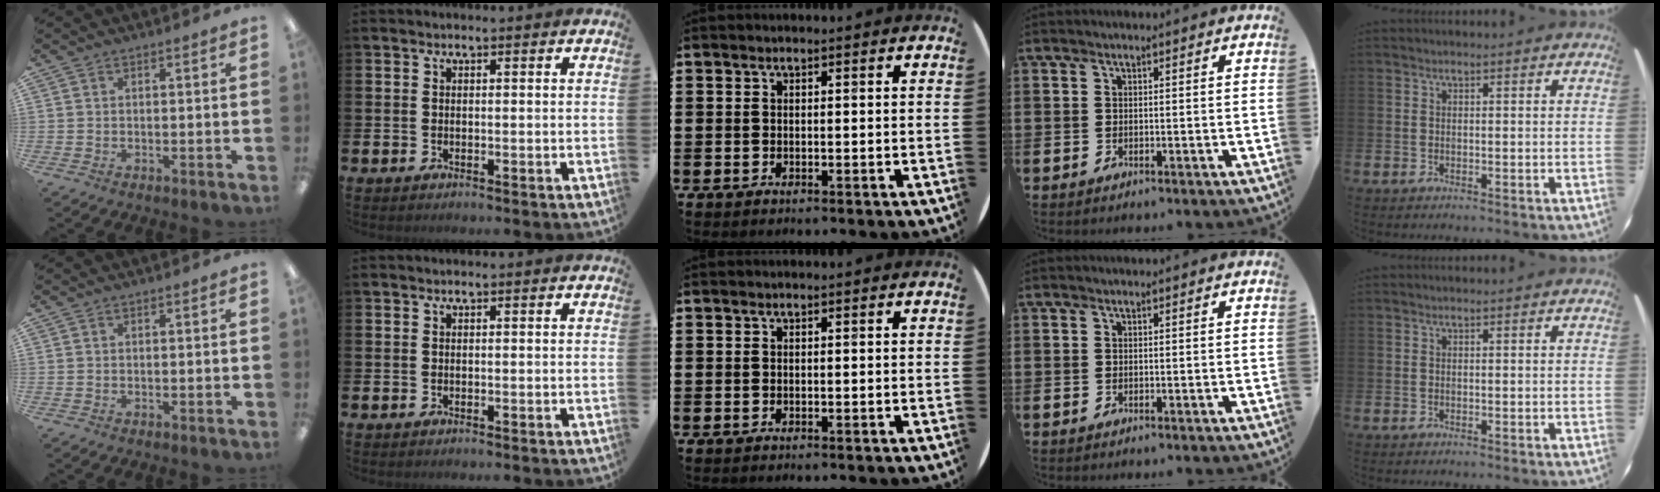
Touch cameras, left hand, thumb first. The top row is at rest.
{}